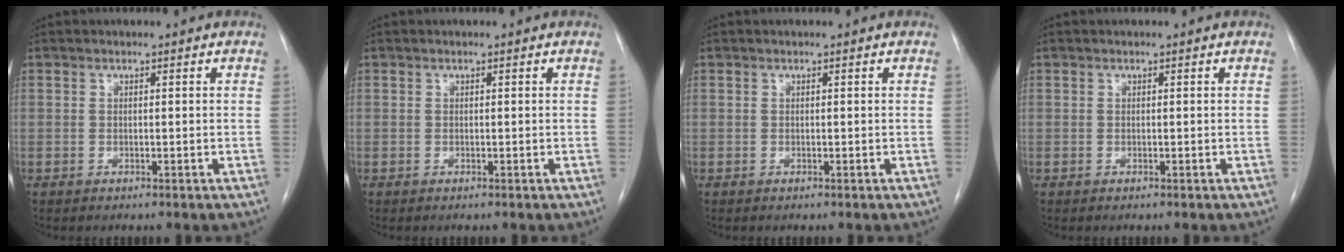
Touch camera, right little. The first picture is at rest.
{"total": 0.0}
{"total": 0.0}
{"total": 0.0}